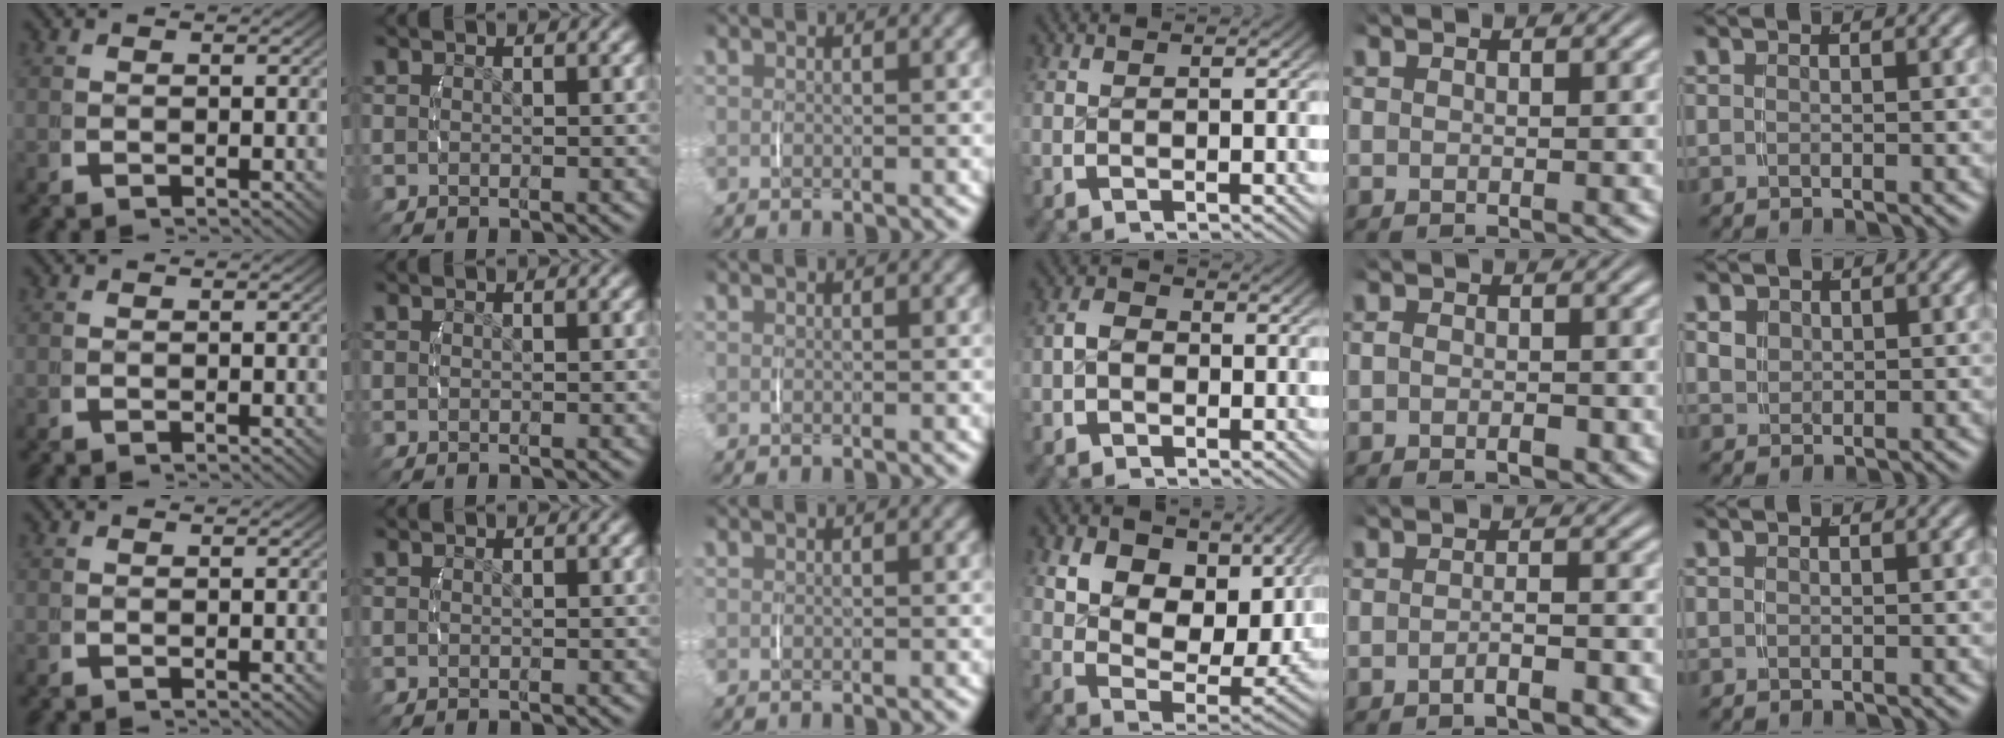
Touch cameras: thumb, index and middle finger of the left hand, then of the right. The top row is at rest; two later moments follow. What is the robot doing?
{"motion": "lift_and_place", "object": "toothpaste"}